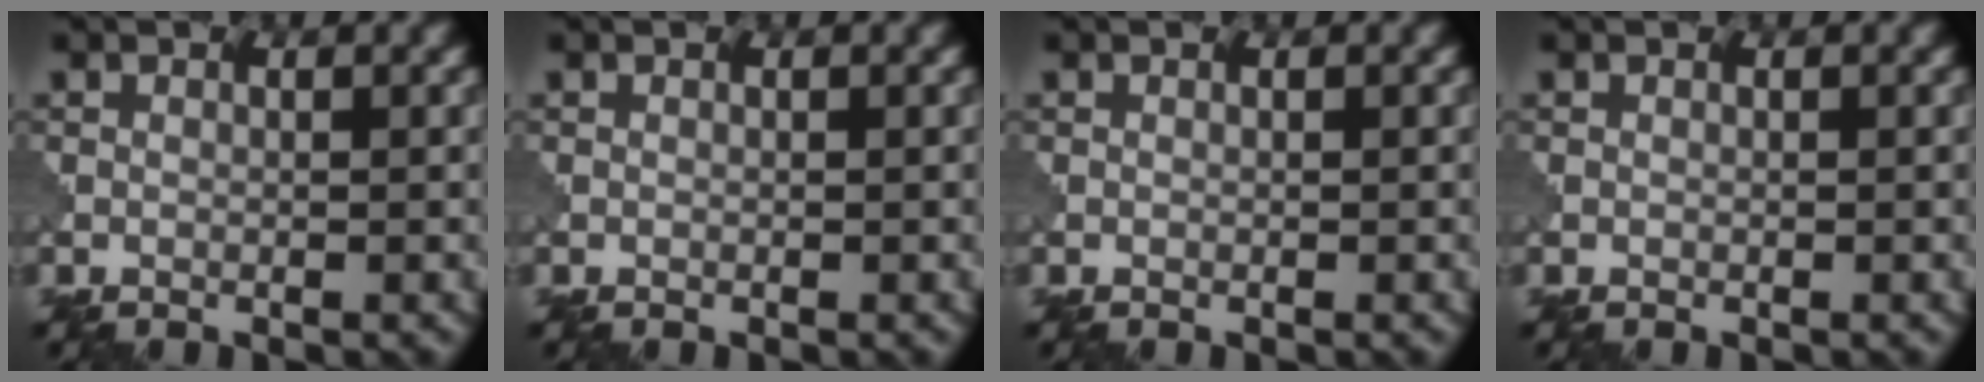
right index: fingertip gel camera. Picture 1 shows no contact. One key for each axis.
{"total": 0.0}
{"total": 0.0}
{"total": 0.0}